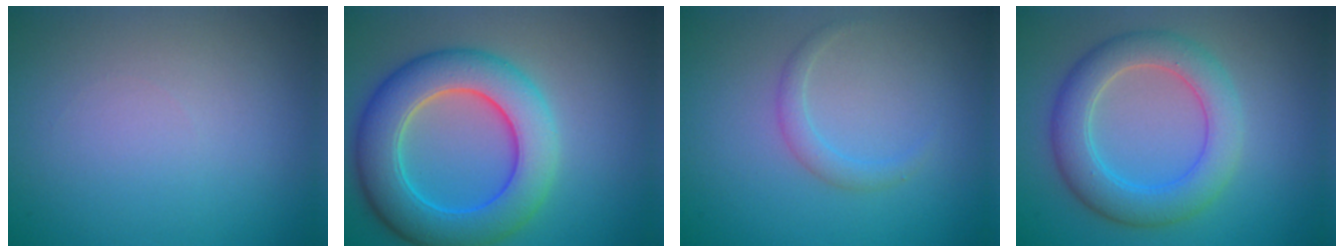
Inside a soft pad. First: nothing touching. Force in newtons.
{"total": 8.5, "press": 8.5, "slide": 0.3}
{"total": 1.4, "press": 1.4, "slide": 0.0}
{"total": 5.0, "press": 5.0, "slide": 0.0}